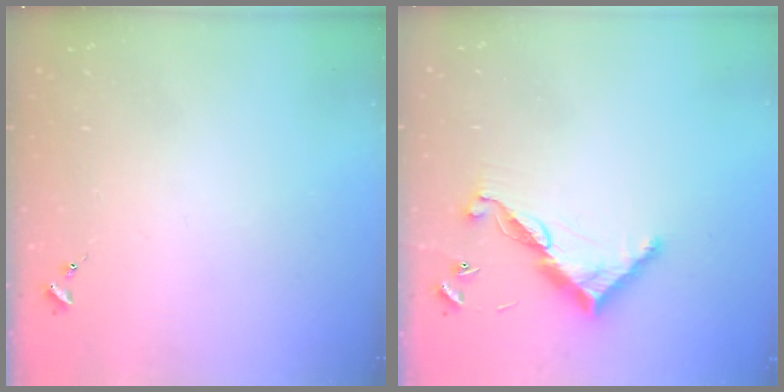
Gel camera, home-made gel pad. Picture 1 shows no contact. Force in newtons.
{"total": 10.7, "press": 10.7, "slide": 0.4}